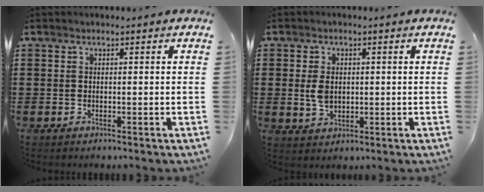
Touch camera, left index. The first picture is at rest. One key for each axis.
{"total": 3.7, "fx": 0.4, "fy": 2.5, "fz": 2.7, "tx": -0.065, "ty": 0.005, "tz": 0.005}